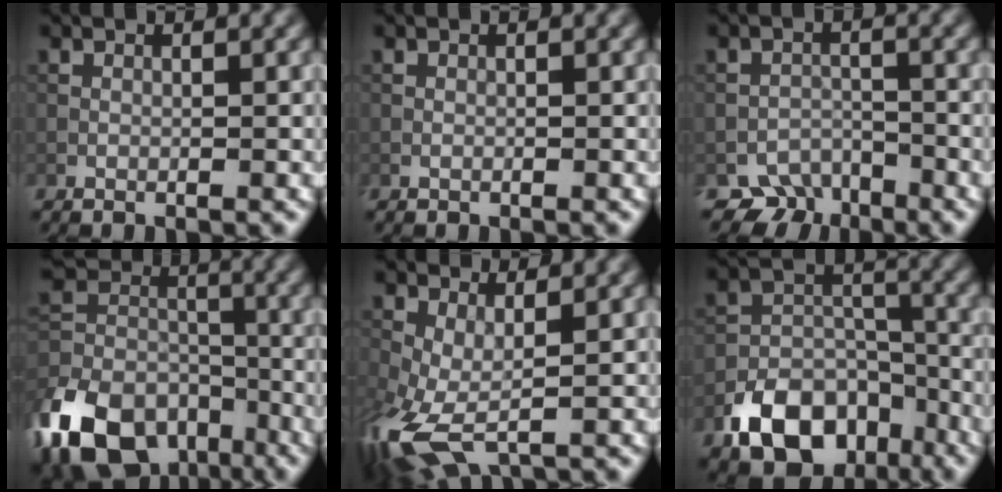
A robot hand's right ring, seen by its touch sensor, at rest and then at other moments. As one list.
[{"total": 0.0}, {"total": 3.5, "force": [-2.9, 1.9, 0.6], "torque": [0.005, -0.002, -0.049]}, {"total": 15.8, "force": [-8.9, 10.3, 8.1], "torque": [-0.211, -0.021, -0.167]}, {"total": 7.8, "force": [-1.7, 4.4, 6.2], "torque": [-0.161, -0.021, -0.027]}, {"total": 9.2, "force": [-5.5, 5.8, 4.6], "torque": [-0.077, -0.010, -0.097]}]